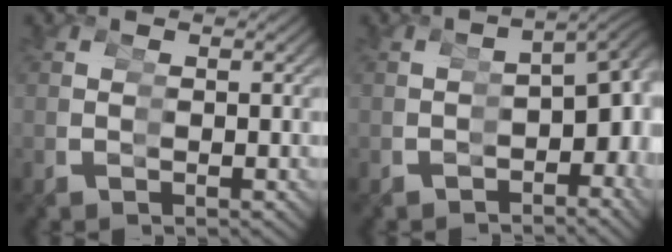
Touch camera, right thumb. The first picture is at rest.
{"total": 7.3, "force": [-0.8, 4.5, 5.7], "torque": [-0.063, 0.001, -0.017]}